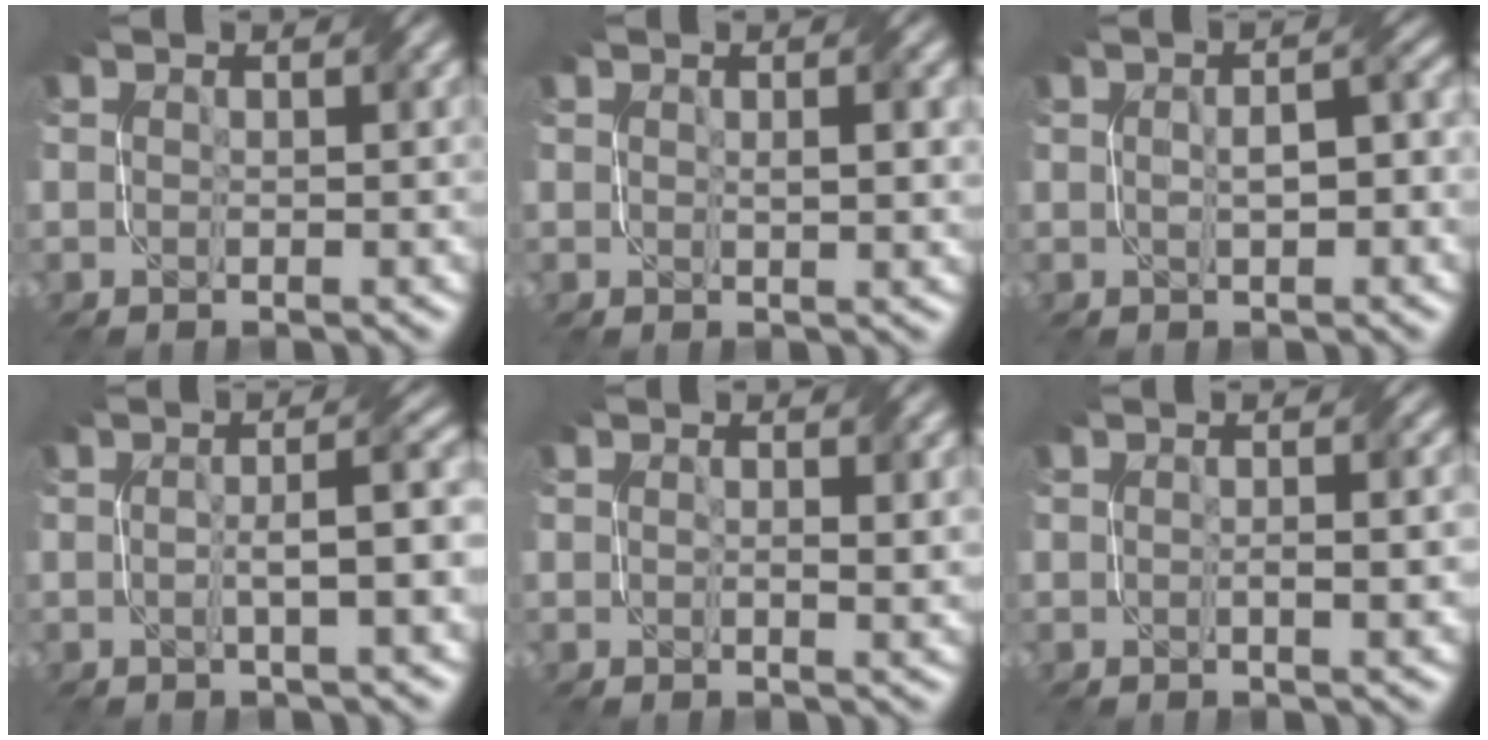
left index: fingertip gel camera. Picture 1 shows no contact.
{"total": 1.4, "force": [0.3, 0.4, 1.3], "torque": [-0.019, -0.001, 0.009]}
{"total": 3.7, "force": [0.2, 1.6, 3.3], "torque": [-0.040, 0.005, 0.001]}
{"total": 3.7, "force": [-0.3, 0.7, 3.6], "torque": [-0.057, 0.008, -0.005]}
{"total": 1.5, "force": [0.4, 0.4, 1.3], "torque": [-0.022, -0.003, 0.012]}
{"total": 1.9, "force": [-0.1, 0.4, 1.9], "torque": [-0.030, 0.000, -0.002]}